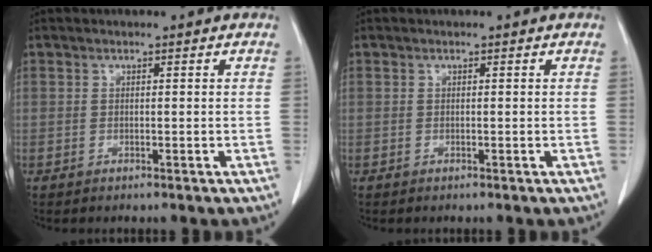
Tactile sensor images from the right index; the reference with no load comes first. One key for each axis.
{"total": 0.0}